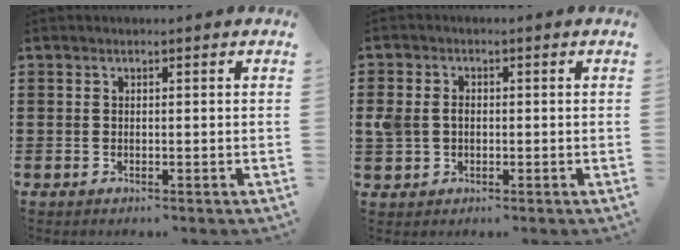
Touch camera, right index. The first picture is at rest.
{"total": 2.7, "force": [0.1, 2.1, 1.7], "torque": [-0.053, 0.004, -0.005]}